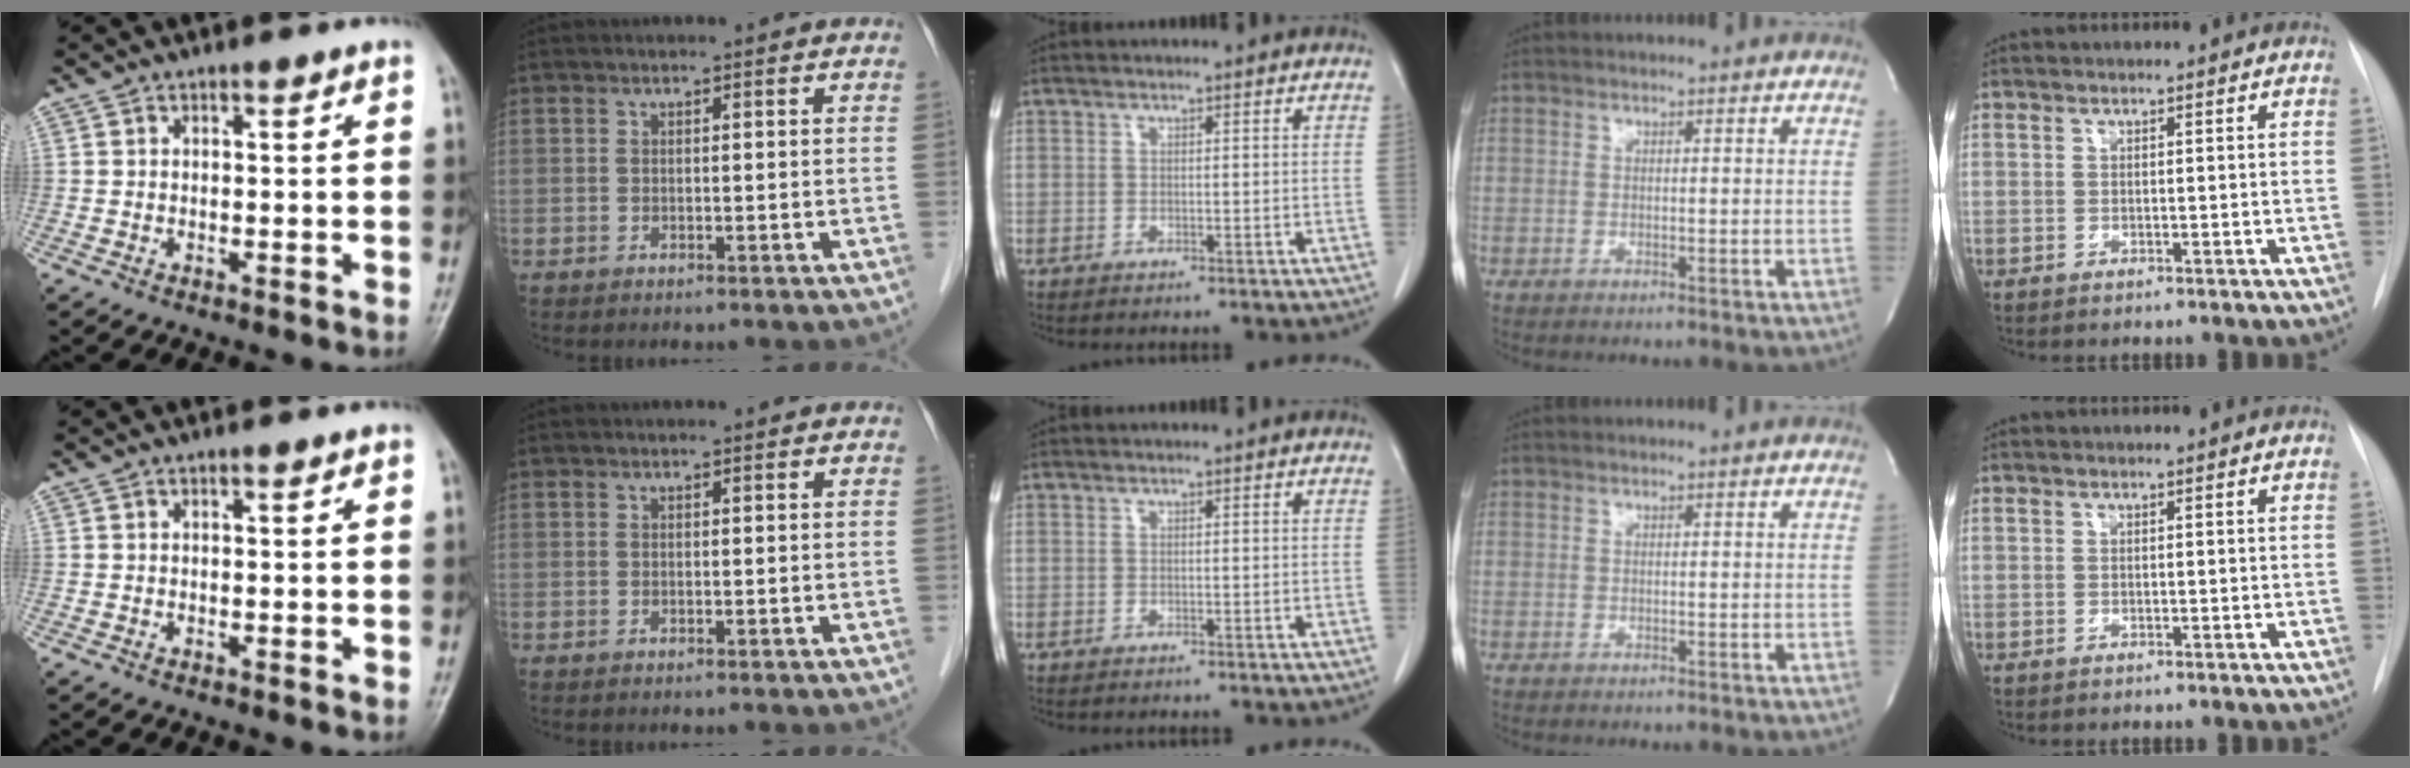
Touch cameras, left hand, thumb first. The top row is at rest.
{}